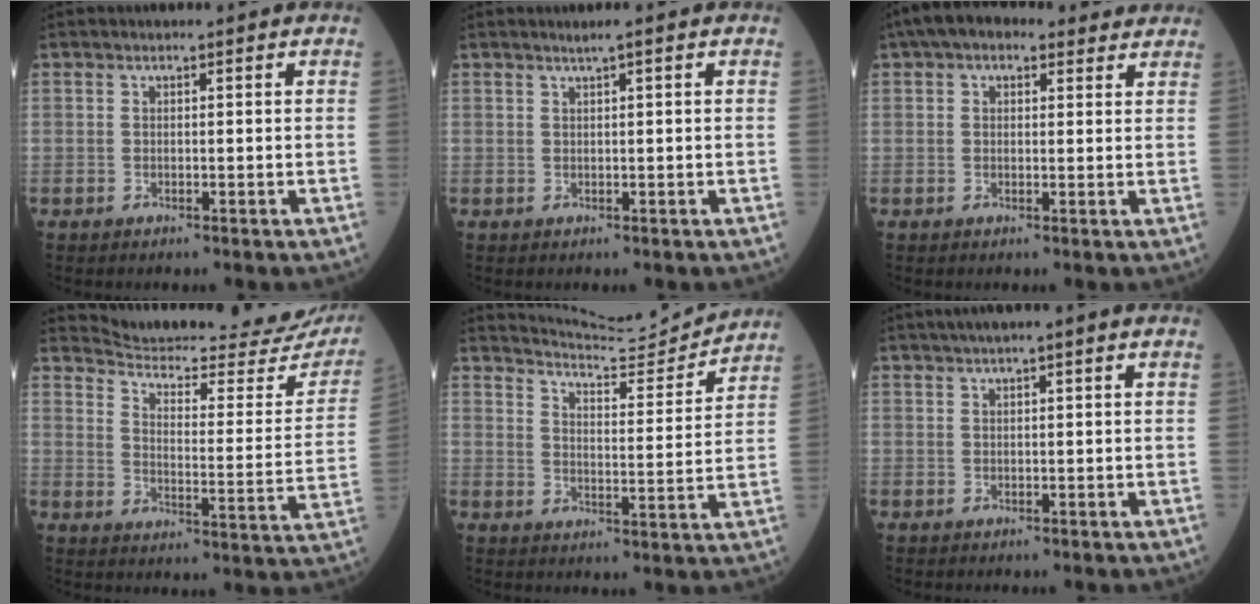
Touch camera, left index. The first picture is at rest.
{"total": 1.1, "force": [0.6, -0.3, 0.9], "torque": [-0.019, 0.000, 0.016]}
{"total": 7.8, "force": [5.5, 3.8, 4.0], "torque": [-0.061, 0.048, 0.080]}
{"total": 23.8, "force": [22.8, 2.6, 6.2], "torque": [-0.087, -0.095, 0.277]}
{"total": 10.9, "force": [10.8, -1.2, 0.1], "torque": [-0.015, -0.025, 0.161]}
{"total": 3.9, "force": [2.2, 0.1, 3.2], "torque": [-0.057, 0.021, 0.036]}